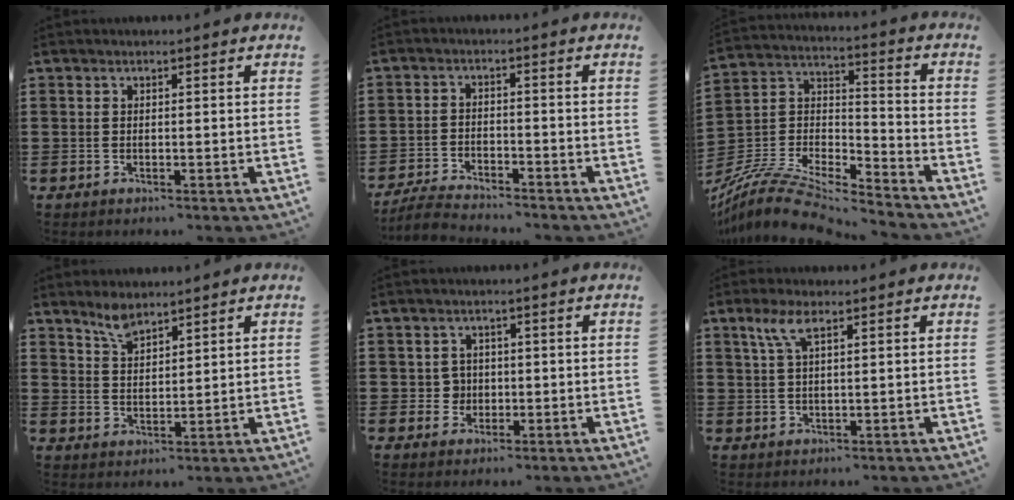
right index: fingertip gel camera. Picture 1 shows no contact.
{"total": 4.1, "force": [-4.0, 0.4, 0.6], "torque": [-0.027, -0.001, -0.087]}
{"total": 10.0, "force": [-9.0, 2.2, 3.7], "torque": [-0.083, 0.012, -0.183]}
{"total": 4.2, "force": [3.6, 1.3, 1.8], "torque": [-0.046, -0.004, 0.067]}
{"total": 2.7, "force": [-0.2, 2.6, 1.0], "torque": [-0.028, 0.007, -0.007]}
{"total": 4.2, "force": [2.2, 1.1, 3.4], "torque": [-0.074, 0.007, 0.038]}